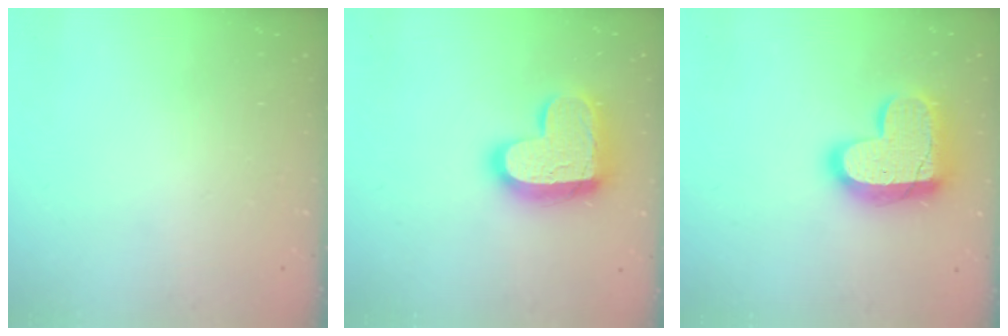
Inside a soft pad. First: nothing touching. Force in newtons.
{"total": 17.1, "press": 17.0, "slide": 1.1}
{"total": 18.0, "press": 17.9, "slide": 1.3}